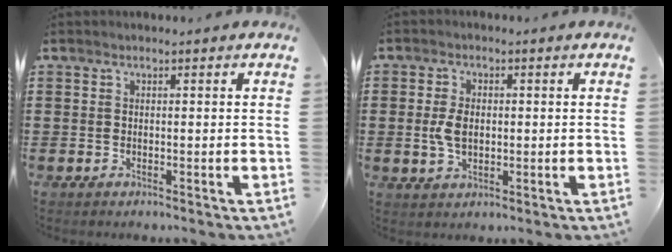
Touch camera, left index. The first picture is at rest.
{"total": 4.2, "force": [0.2, 2.5, 3.3], "torque": [-0.082, 0.002, -0.002]}